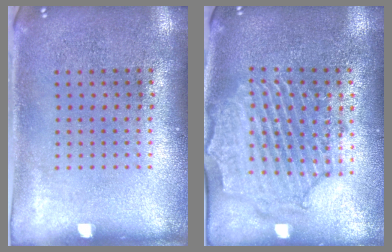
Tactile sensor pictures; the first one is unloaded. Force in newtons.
{"total": 2.3, "press": 2.1, "slide": 0.8}